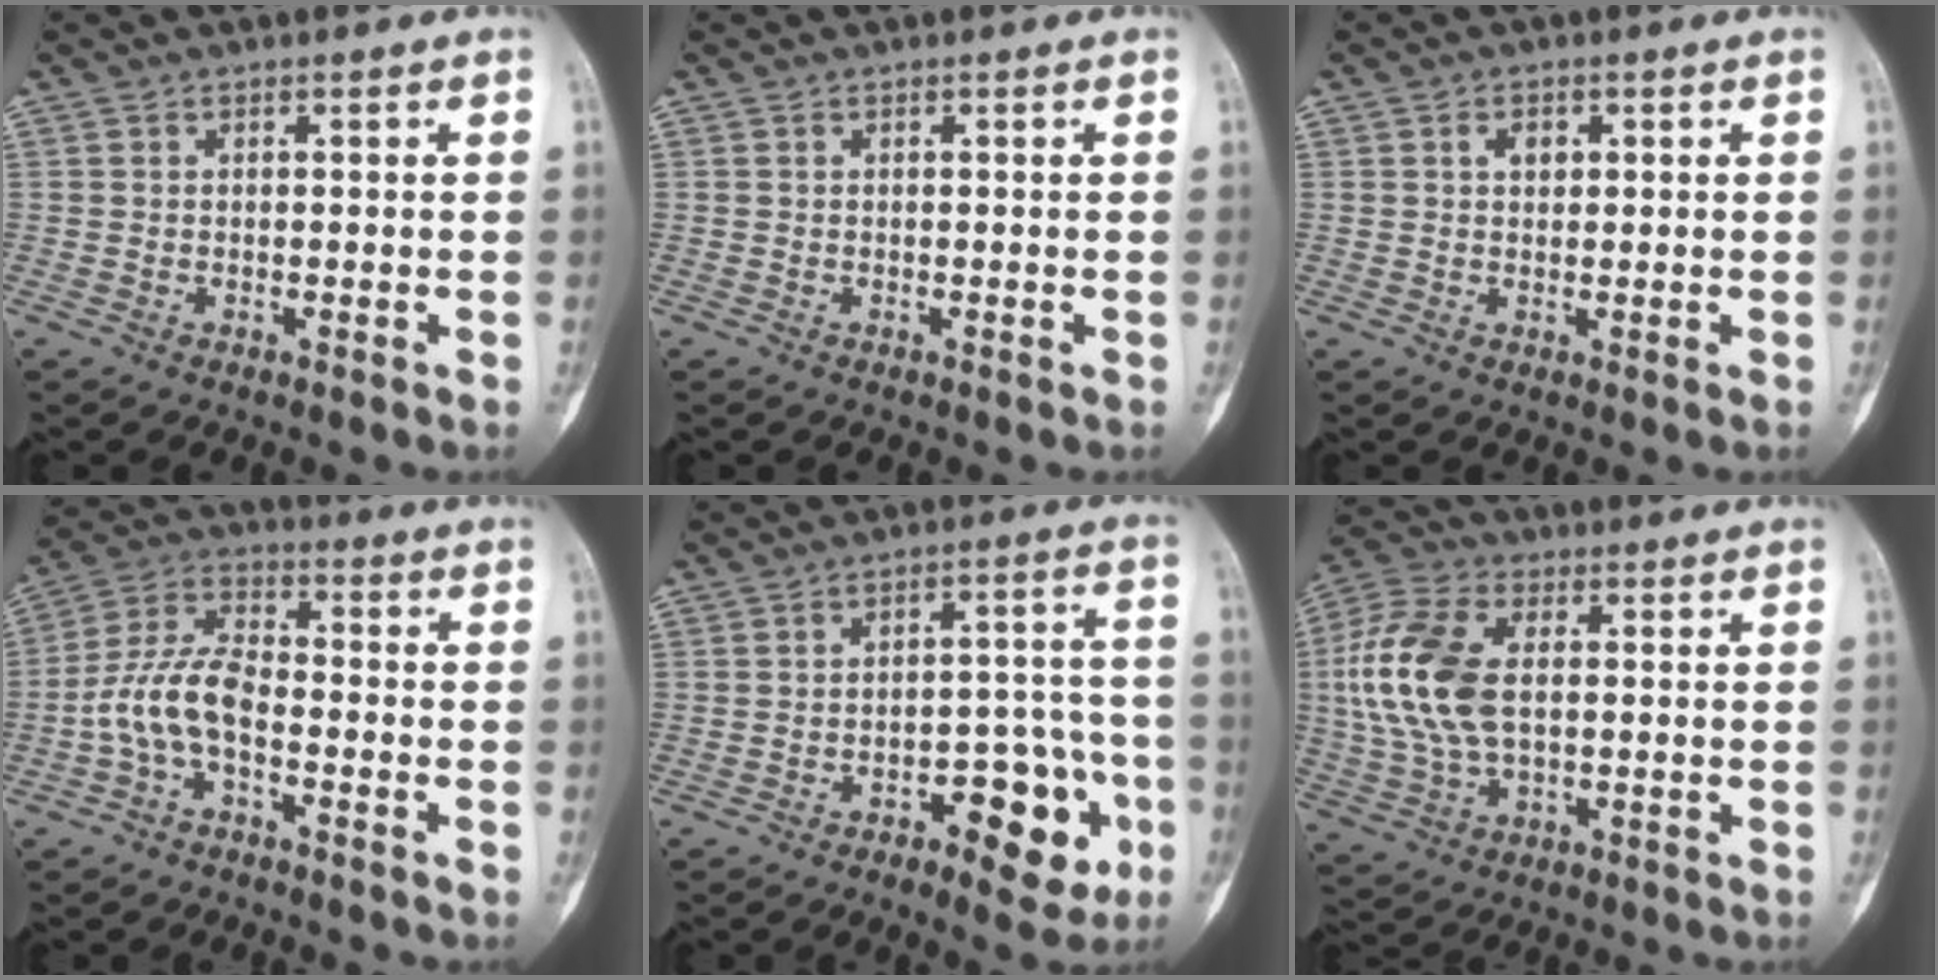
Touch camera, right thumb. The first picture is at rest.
{"total": 0.0}
{"total": 2.3, "force": [0.8, 1.6, 1.5], "torque": [-0.017, 0.000, 0.011]}
{"total": 9.3, "force": [-2.8, 4.7, 7.6], "torque": [-0.156, 0.038, -0.063]}
{"total": 12.4, "force": [-5.1, 5.8, 9.7], "torque": [-0.092, 0.040, -0.065]}
{"total": 15.3, "force": [1.3, 8.8, 12.5], "torque": [-0.274, 0.010, 0.026]}